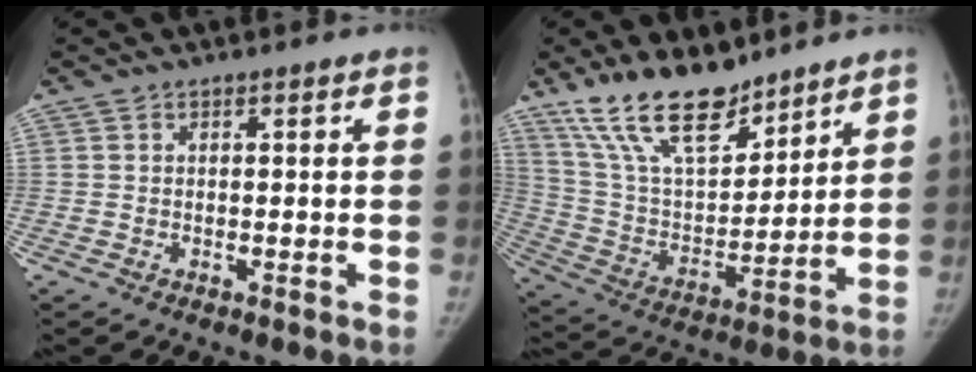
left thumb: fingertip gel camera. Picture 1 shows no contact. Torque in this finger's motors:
{"motor_torque": [0.76, -0.34, 1.54, -1.24, 0.42]}